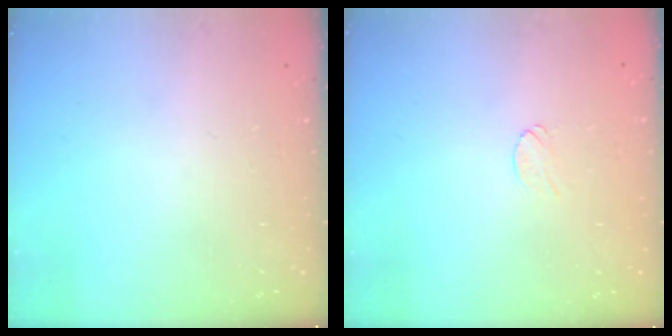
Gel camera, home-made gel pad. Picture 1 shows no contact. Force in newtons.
{"total": 4.3, "press": 4.3, "slide": 0.3}